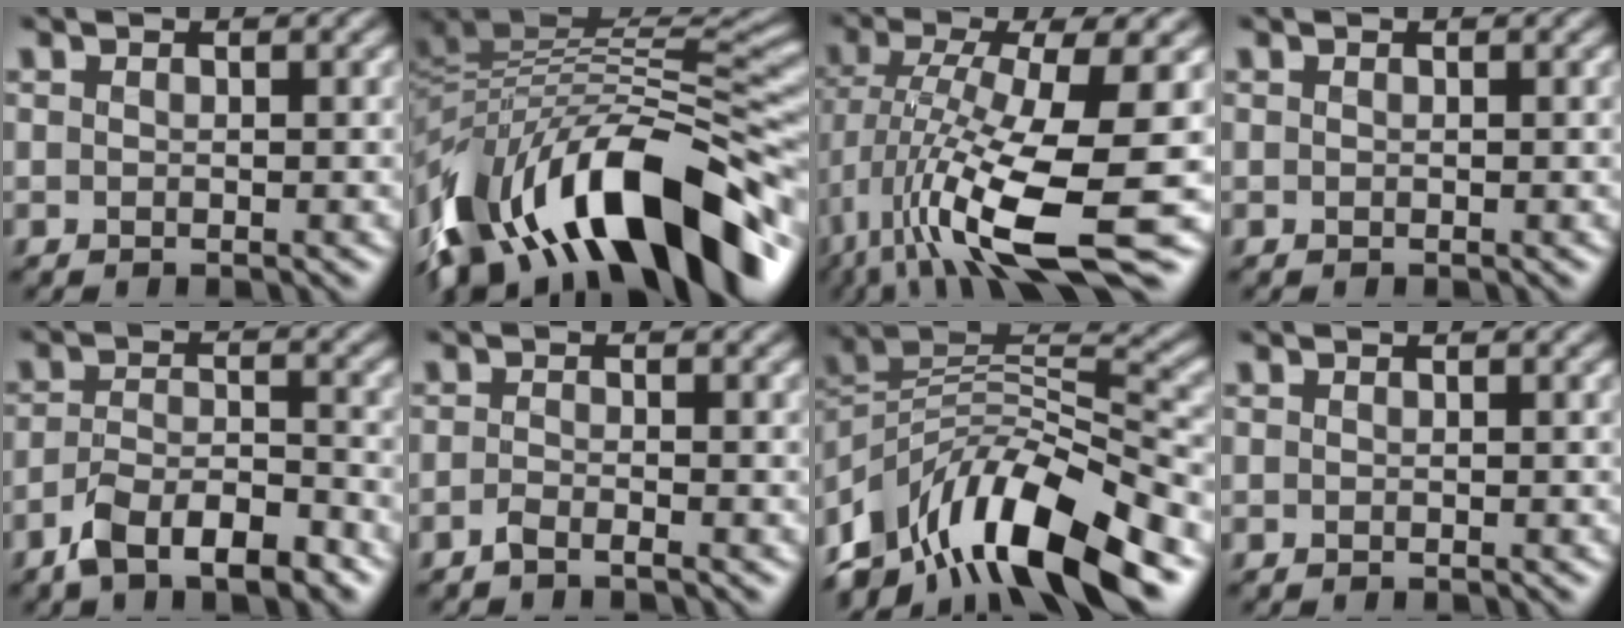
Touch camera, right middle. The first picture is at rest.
{"total": 14.0, "force": [-6.8, 6.5, 10.5], "torque": [-0.186, 0.033, -0.116]}
{"total": 11.8, "force": [-3.4, 3.2, 10.9], "torque": [-0.216, -0.013, -0.051]}
{"total": 0.0}
{"total": 6.1, "force": [-4.5, 2.1, 3.6], "torque": [-0.066, 0.004, -0.079]}
{"total": 0.9, "force": [-0.8, 0.1, 0.4], "torque": [-0.010, 0.004, -0.018]}
{"total": 11.9, "force": [-8.1, 4.2, 7.6], "torque": [-0.133, 0.025, -0.146]}
{"total": 0.0}